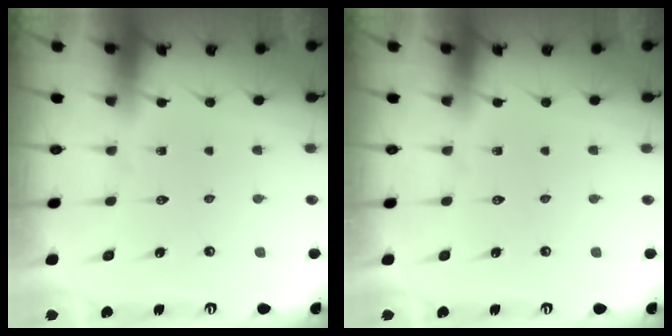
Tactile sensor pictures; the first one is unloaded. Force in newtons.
{"total": 0.0}